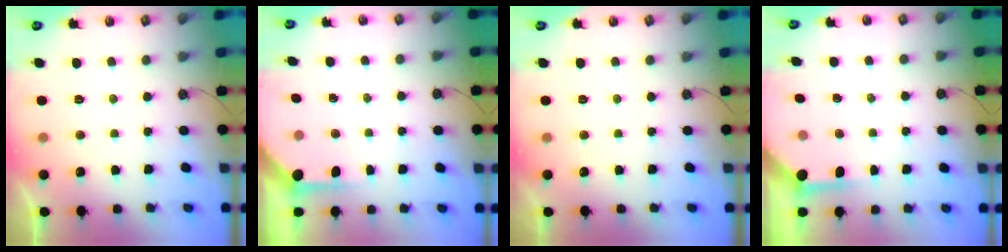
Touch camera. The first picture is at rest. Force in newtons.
{"total": 3.9, "press": 3.9, "slide": 0.4}
{"total": 0.0}
{"total": 3.7, "press": 3.6, "slide": 0.4}